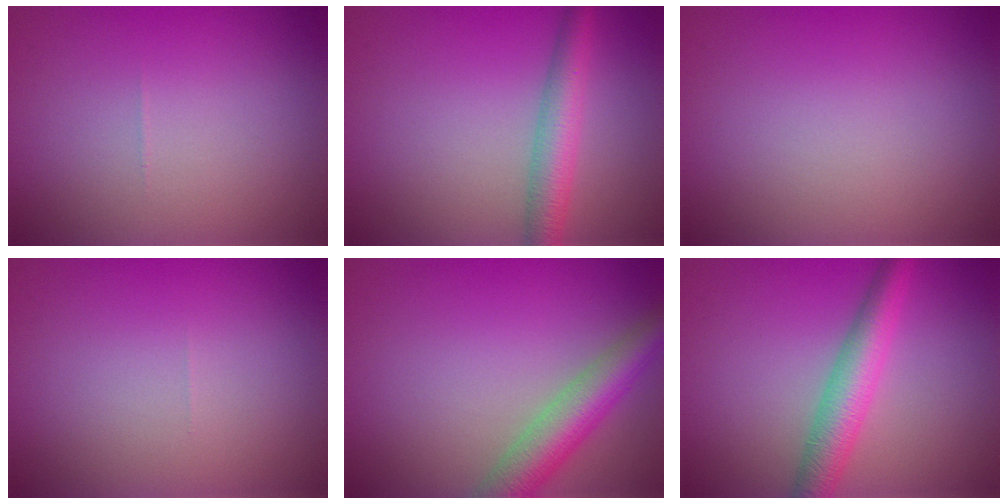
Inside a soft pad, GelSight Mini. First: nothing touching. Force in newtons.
{"total": 4.0, "press": 4.0, "slide": 0.1}
{"total": 0.0}
{"total": 0.0}
{"total": 5.2, "press": 5.2, "slide": 0.3}
{"total": 4.6, "press": 4.6, "slide": 0.2}